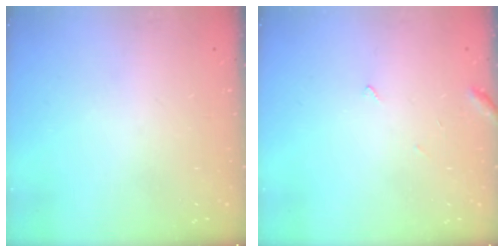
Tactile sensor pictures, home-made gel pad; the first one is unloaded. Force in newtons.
{"total": 3.6, "press": 3.6, "slide": 0.3}